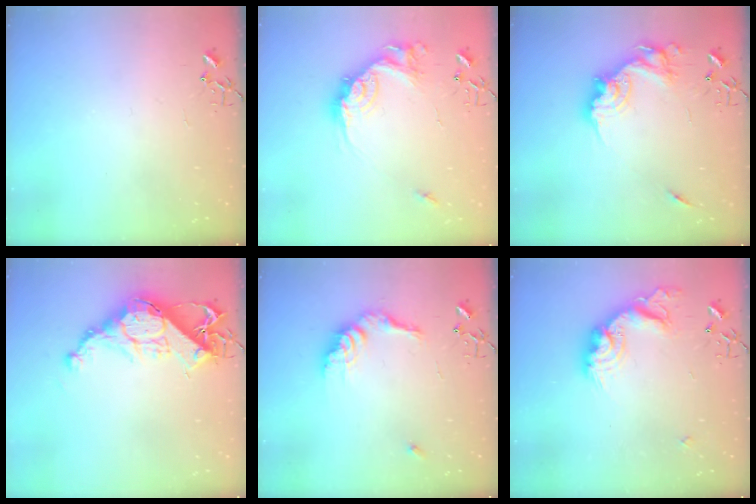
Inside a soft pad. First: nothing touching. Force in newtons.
{"total": 16.6, "press": 16.6, "slide": 0.9}
{"total": 17.5, "press": 17.4, "slide": 1.9}
{"total": 15.7, "press": 15.7, "slide": 1.1}
{"total": 13.3, "press": 13.2, "slide": 1.1}
{"total": 17.9, "press": 17.8, "slide": 1.1}